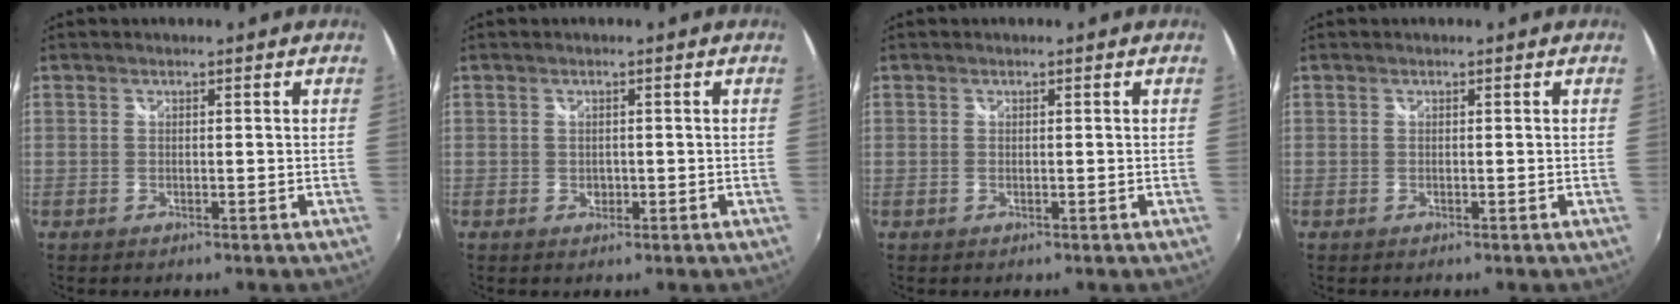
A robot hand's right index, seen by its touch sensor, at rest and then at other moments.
{"total": 1.0, "force": [-0.2, 0.9, 0.4], "torque": [-0.005, 0.000, -0.001]}
{"total": 0.0}
{"total": 0.0}